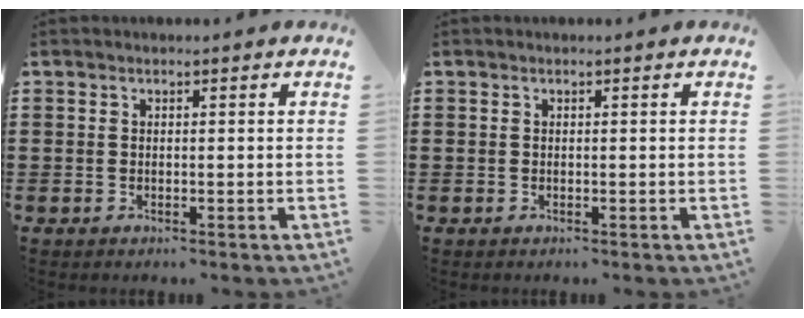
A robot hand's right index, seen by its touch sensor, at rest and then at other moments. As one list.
[{"total": 0.0}]